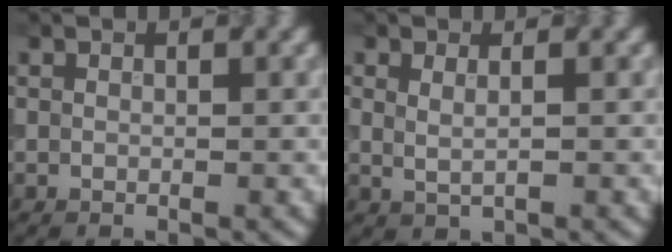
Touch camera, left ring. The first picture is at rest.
{"total": 1.2, "force": [0.4, 0.5, 1.0], "torque": [-0.019, -0.005, 0.010]}